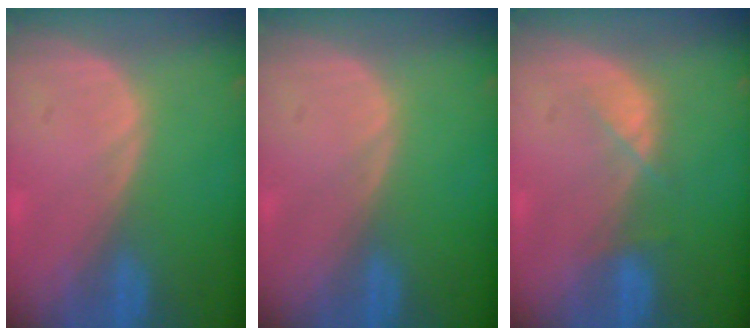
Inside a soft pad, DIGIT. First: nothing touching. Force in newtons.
{"total": 0.0}
{"total": 2.4, "press": 2.3, "slide": 0.5}